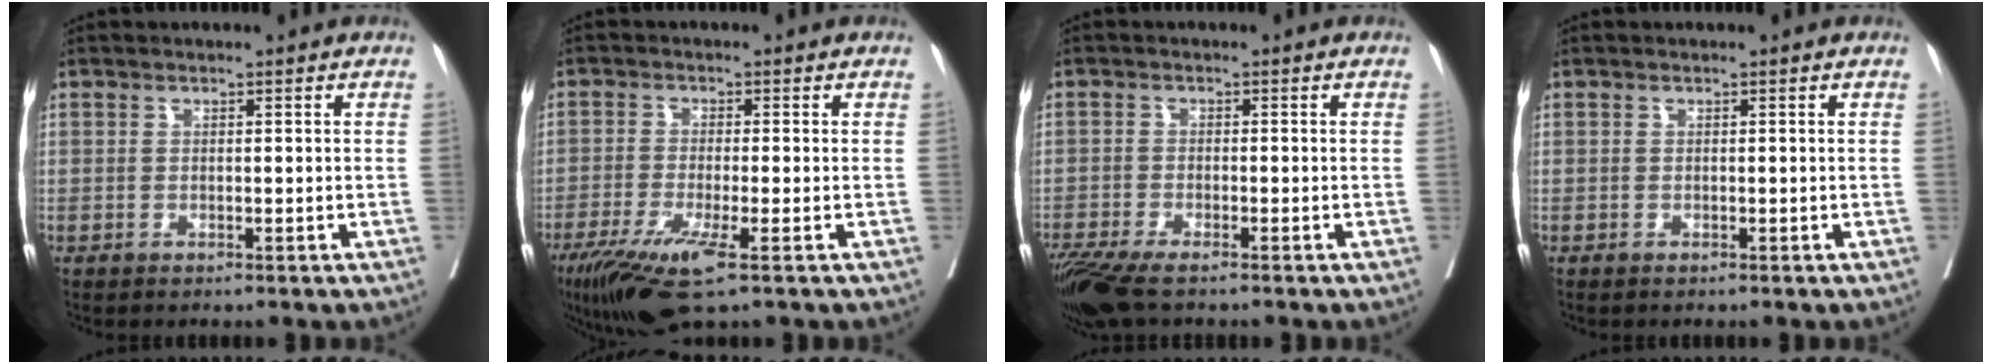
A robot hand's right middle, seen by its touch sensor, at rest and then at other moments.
{"total": 8.3, "force": [-4.6, 1.0, 6.9], "torque": [-0.127, -0.024, -0.078]}
{"total": 7.8, "force": [-5.9, 1.5, 4.8], "torque": [-0.086, -0.018, -0.105]}
{"total": 0.0}